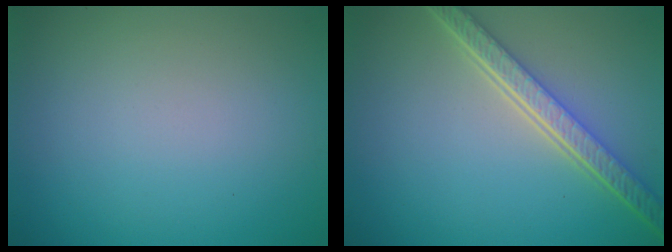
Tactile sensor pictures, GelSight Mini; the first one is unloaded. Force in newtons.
{"total": 5.5, "press": 4.0, "slide": 3.8}